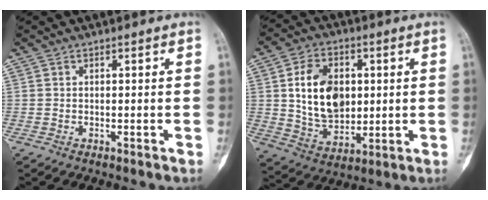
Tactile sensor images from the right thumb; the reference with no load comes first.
{"total": 14.2, "force": [2.3, 9.8, 10.0], "torque": [-0.140, -0.013, 0.047]}